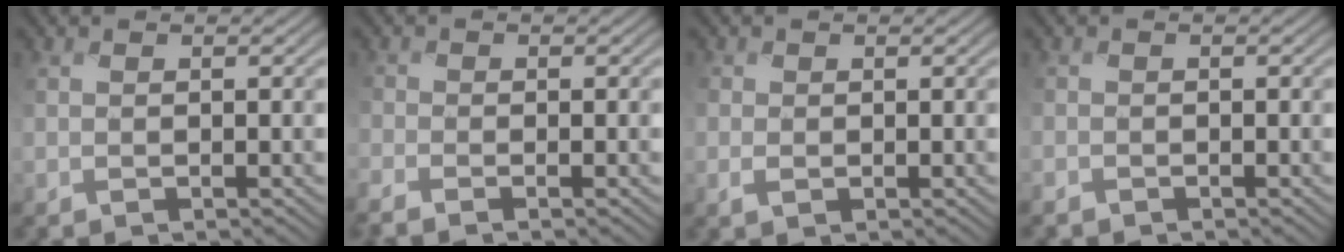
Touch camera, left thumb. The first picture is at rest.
{"total": 2.7, "force": [-2.1, 0.7, 1.4], "torque": [-0.037, -0.013, -0.051]}
{"total": 1.5, "force": [-0.1, 1.3, 0.7], "torque": [-0.019, -0.002, -0.005]}
{"total": 1.4, "force": [-1.2, 0.7, 0.2], "torque": [-0.008, -0.007, -0.030]}